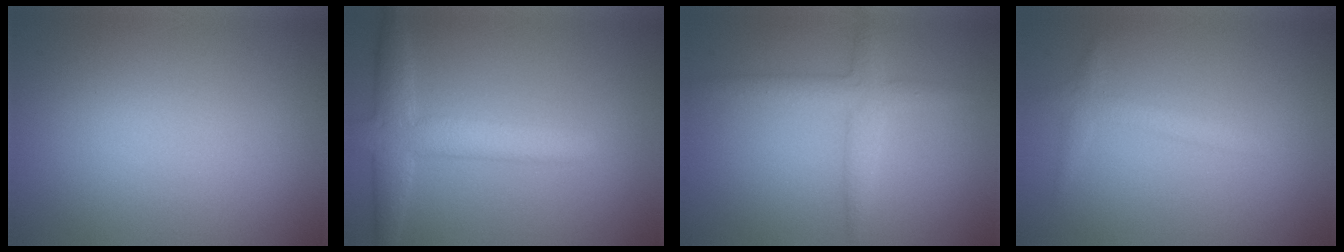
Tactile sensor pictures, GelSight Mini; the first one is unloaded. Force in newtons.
{"total": 4.9, "press": 4.9, "slide": 0.2}
{"total": 2.7, "press": 2.7, "slide": 0.1}
{"total": 1.6, "press": 1.6, "slide": 0.1}